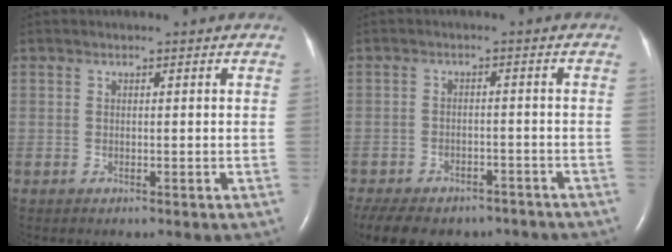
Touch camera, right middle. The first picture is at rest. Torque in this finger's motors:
{"motor_torque": [1.06, -1.08, 0.17, 0.05]}